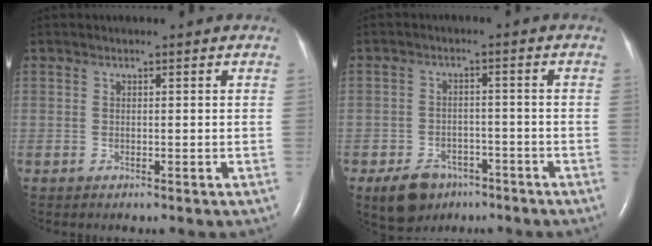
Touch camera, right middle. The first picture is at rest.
{"total": 6.8, "force": [-4.5, 4.3, 2.7], "torque": [-0.054, 0.000, -0.067]}